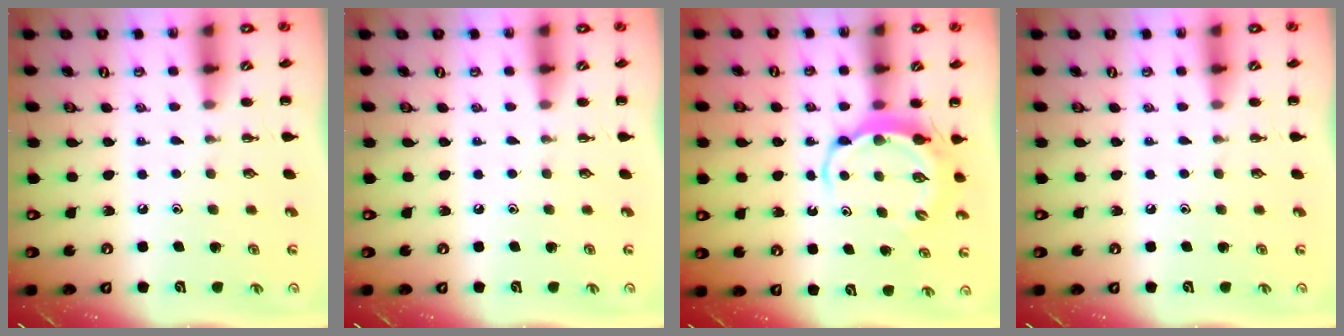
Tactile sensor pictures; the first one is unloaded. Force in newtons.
{"total": 0.0}
{"total": 5.4, "press": 5.3, "slide": 0.5}
{"total": 0.0}